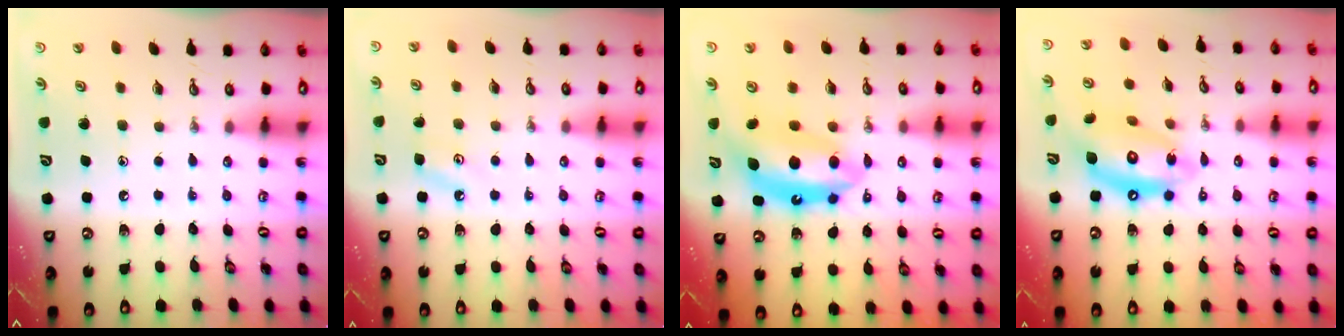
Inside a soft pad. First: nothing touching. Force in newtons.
{"total": 3.9, "press": 3.9, "slide": 0.4}
{"total": 12.9, "press": 12.9, "slide": 0.8}
{"total": 15.9, "press": 15.8, "slide": 1.4}